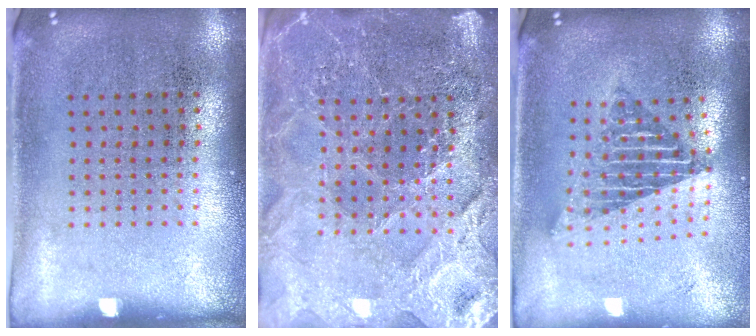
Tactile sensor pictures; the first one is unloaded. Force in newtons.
{"total": 4.0, "press": 3.8, "slide": 1.2}
{"total": 1.8, "press": 1.5, "slide": 1.1}